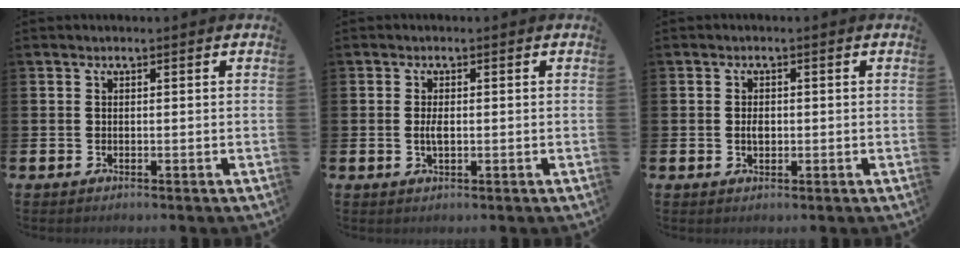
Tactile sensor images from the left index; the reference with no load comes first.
{"total": 1.9, "force": [0.0, 0.7, 1.7], "torque": [-0.032, 0.001, -0.002]}
{"total": 1.6, "force": [-0.1, 1.0, 1.2], "torque": [-0.015, 0.002, -0.005]}